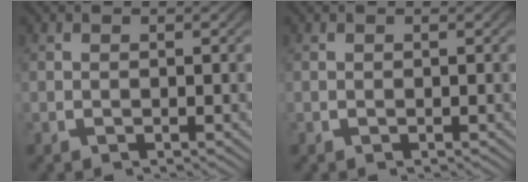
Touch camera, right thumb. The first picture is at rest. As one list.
[{"total": 0.0}]